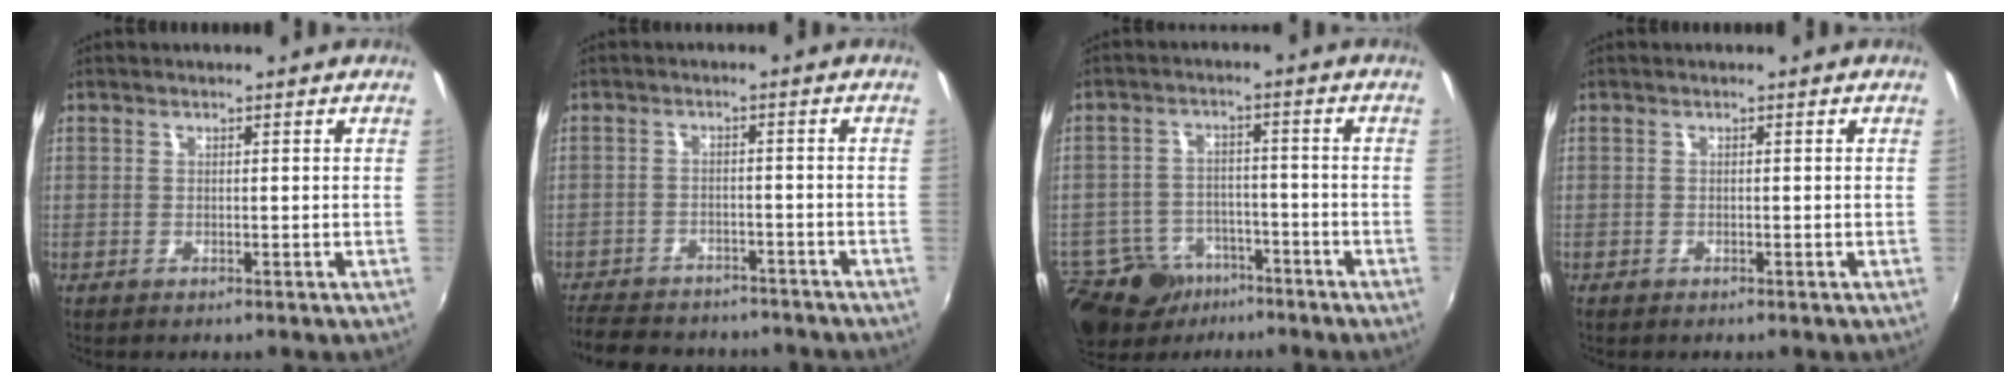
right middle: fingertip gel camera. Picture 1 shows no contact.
{"total": 15.8, "force": [-13.3, 6.0, 6.0], "torque": [-0.142, -0.006, -0.187]}
{"total": 12.8, "force": [-8.0, 8.5, 5.0], "torque": [-0.132, 0.000, -0.118]}
{"total": 0.8, "force": [-0.6, 0.5, 0.2], "torque": [-0.006, -0.003, -0.012]}